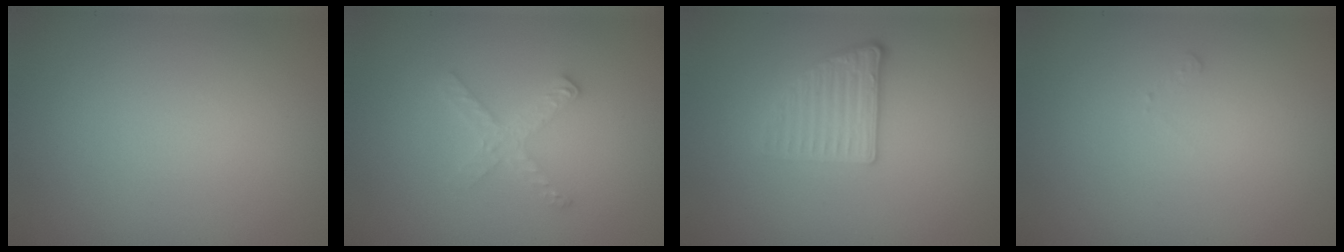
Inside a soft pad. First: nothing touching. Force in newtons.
{"total": 2.0, "press": 2.0, "slide": 0.2}
{"total": 2.6, "press": 2.4, "slide": 1.2}
{"total": 0.5, "press": 0.5, "slide": 0.2}